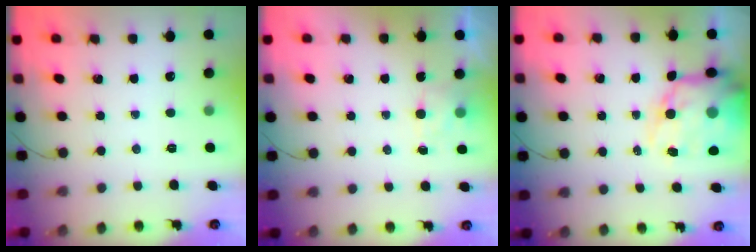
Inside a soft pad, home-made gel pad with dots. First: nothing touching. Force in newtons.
{"total": 1.9, "press": 1.5, "slide": 1.2}
{"total": 16.0, "press": 15.4, "slide": 4.1}